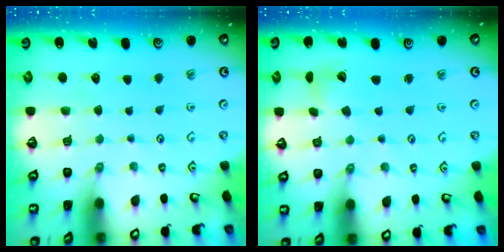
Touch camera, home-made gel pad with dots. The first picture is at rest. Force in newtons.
{"total": 4.4, "press": 4.4, "slide": 0.6}